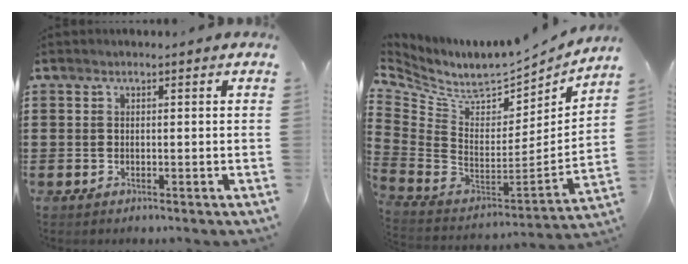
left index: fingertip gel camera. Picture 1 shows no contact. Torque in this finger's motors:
{"motor_torque": [0.19, 0.26, -0.05, 0.01]}